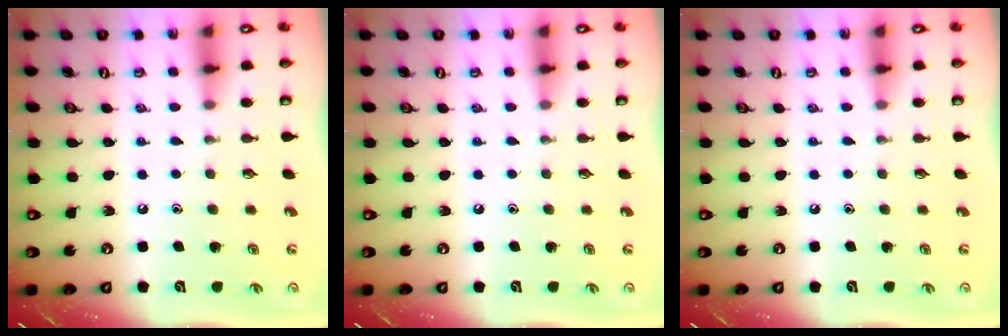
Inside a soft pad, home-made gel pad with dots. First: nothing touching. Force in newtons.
{"total": 0.0}
{"total": 0.0}